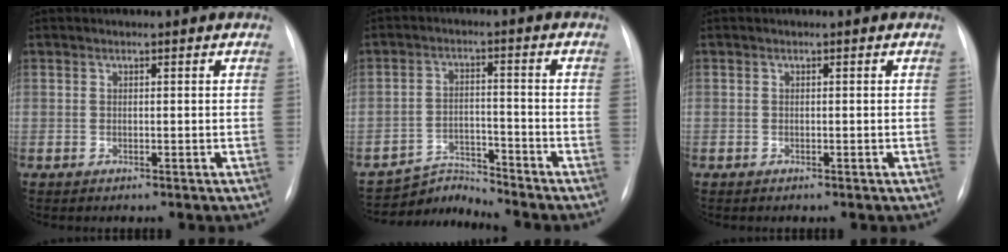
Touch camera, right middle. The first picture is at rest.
{"total": 5.4, "force": [-5.0, -0.8, -1.9], "torque": [0.027, 0.002, -0.086]}
{"total": 0.0}